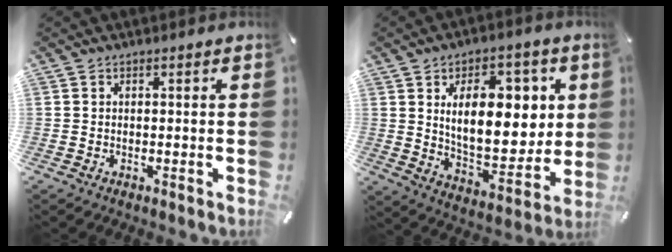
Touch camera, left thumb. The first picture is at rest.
{"total": 17.3, "force": [5.5, 9.9, 13.0], "torque": [-0.188, -0.017, 0.094]}